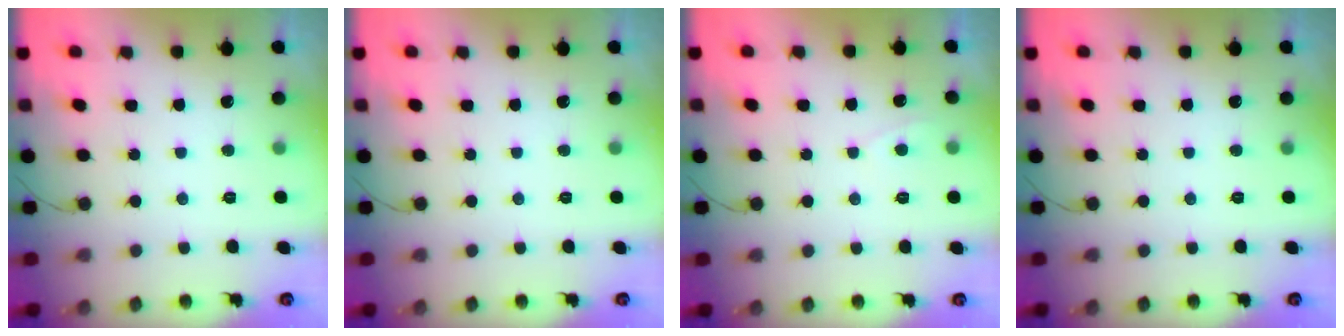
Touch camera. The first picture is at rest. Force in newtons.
{"total": 0.0}
{"total": 2.3, "press": 2.3, "slide": 0.3}
{"total": 0.0}